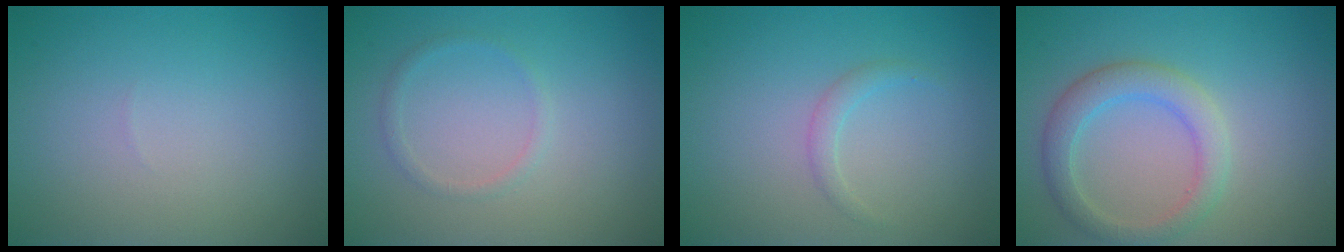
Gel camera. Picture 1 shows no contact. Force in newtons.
{"total": 1.0, "press": 1.0, "slide": 0.0}
{"total": 1.1, "press": 1.1, "slide": 0.2}
{"total": 3.4, "press": 3.4, "slide": 0.3}